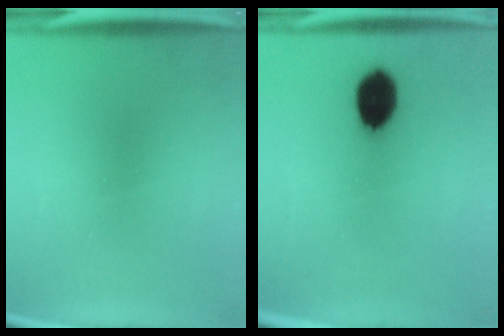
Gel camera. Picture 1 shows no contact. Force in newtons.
{"total": 9.4}